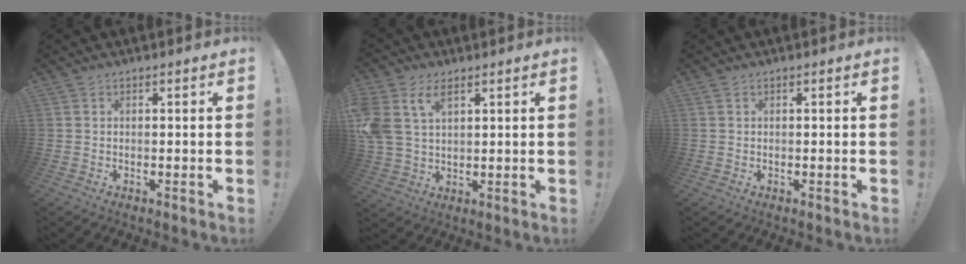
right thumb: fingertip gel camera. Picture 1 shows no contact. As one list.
[{"total": 9.4, "force": [4.6, 5.8, 5.7], "torque": [-0.131, -0.011, 0.089]}, {"total": 0.0}]